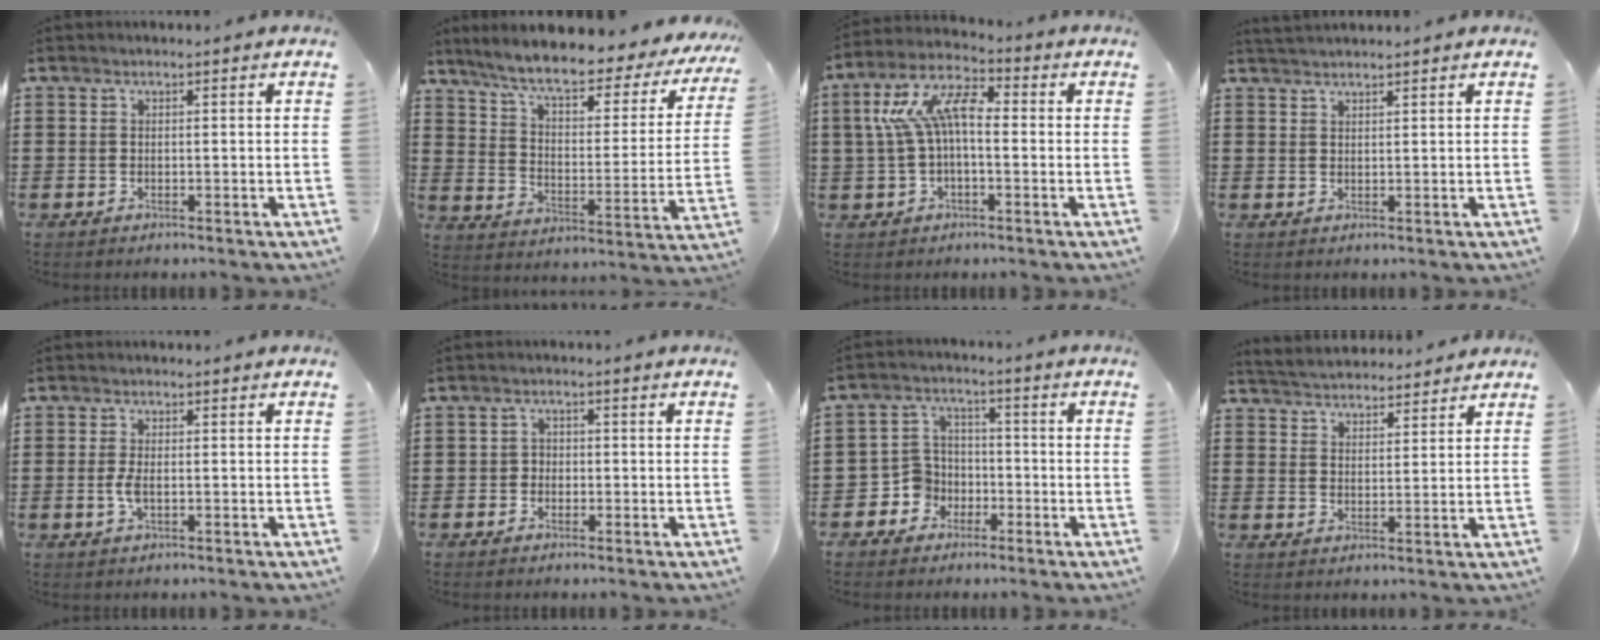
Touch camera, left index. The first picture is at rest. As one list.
[{"total": 8.4, "force": [6.8, 1.0, 4.9], "torque": [-0.112, -0.043, 0.110]}, {"total": 10.8, "force": [1.4, 4.8, 9.5], "torque": [-0.218, 0.000, 0.016]}, {"total": 1.6, "force": [1.6, 0.0, 0.2], "torque": [-0.007, 0.002, 0.031]}, {"total": 2.4, "force": [-0.2, 0.9, 2.2], "torque": [-0.057, -0.006, -0.008]}, {"total": 1.5, "force": [-0.5, 1.4, 0.4], "torque": [-0.011, 0.003, -0.013]}, {"total": 6.4, "force": [-2.2, 5.8, 1.4], "torque": [-0.066, 0.005, -0.046]}, {"total": 3.7, "force": [3.6, 0.5, -0.2], "torque": [-0.013, -0.017, 0.065]}]